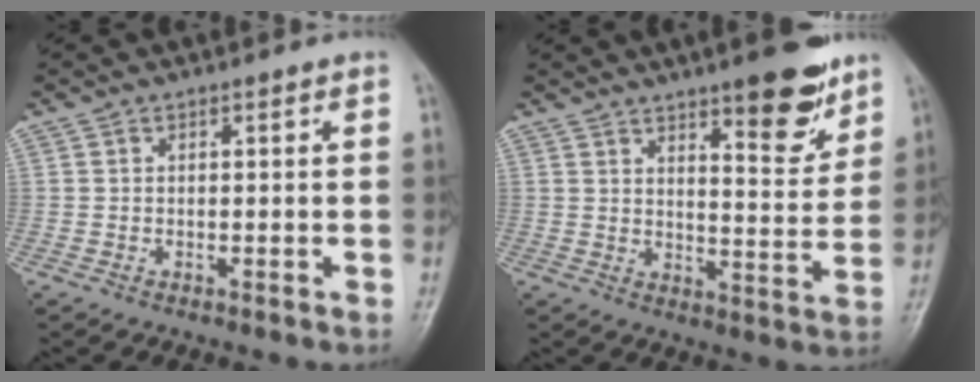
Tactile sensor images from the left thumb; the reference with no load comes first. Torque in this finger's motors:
{"motor_torque": [0.38, 0.46, 0.13, -0.27, 0.06]}